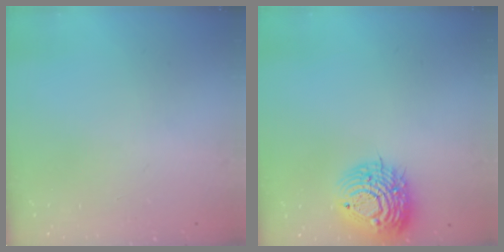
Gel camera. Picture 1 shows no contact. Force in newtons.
{"total": 14.0, "press": 13.9, "slide": 1.8}